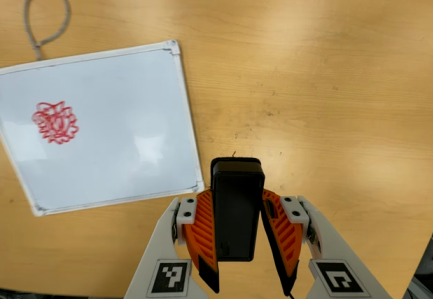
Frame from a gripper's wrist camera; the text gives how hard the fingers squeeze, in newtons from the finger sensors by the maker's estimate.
{"total": 5.3, "left": 4.7, "right": 5.8}